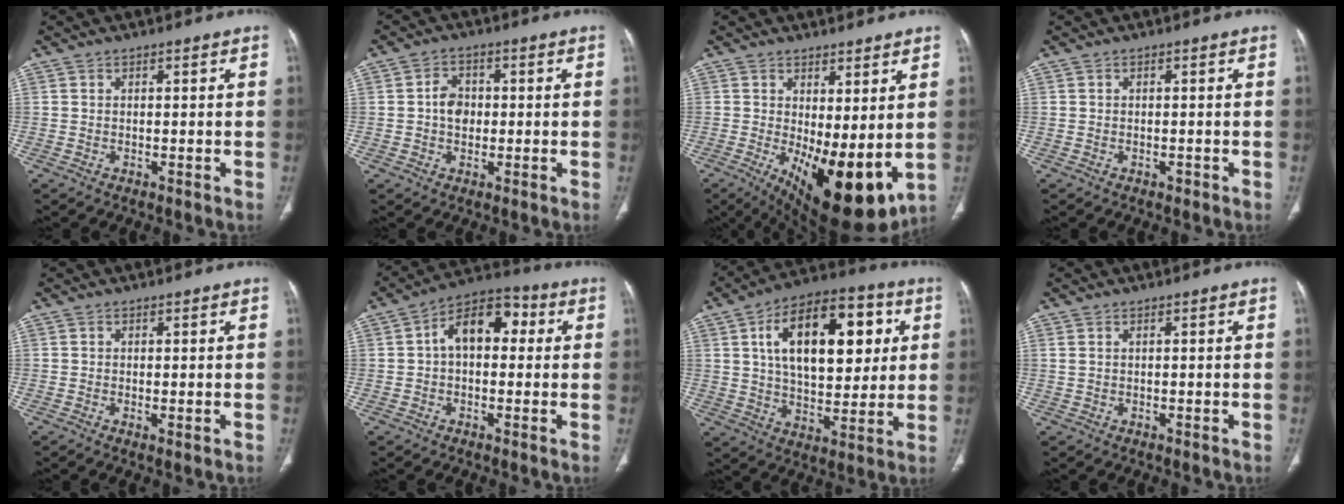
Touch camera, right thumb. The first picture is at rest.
{"total": 4.7, "force": [0.0, 3.6, 3.0], "torque": [-0.037, 0.009, -0.004]}
{"total": 15.3, "force": [-0.9, 6.2, 14.0], "torque": [-0.214, -0.032, 0.009]}
{"total": 0.6, "force": [-0.2, 0.4, 0.3], "torque": [-0.003, 0.002, -0.003]}
{"total": 0.8, "force": [0.0, 0.3, 0.8], "torque": [-0.016, -0.004, 0.002]}
{"total": 11.0, "force": [1.6, 6.9, 8.4], "torque": [-0.107, 0.038, 0.014]}
{"total": 22.7, "force": [6.2, 12.2, 18.1], "torque": [-0.247, -0.001, 0.095]}
{"total": 0.8, "force": [0.4, 0.3, 0.5], "torque": [-0.015, 0.010, 0.015]}